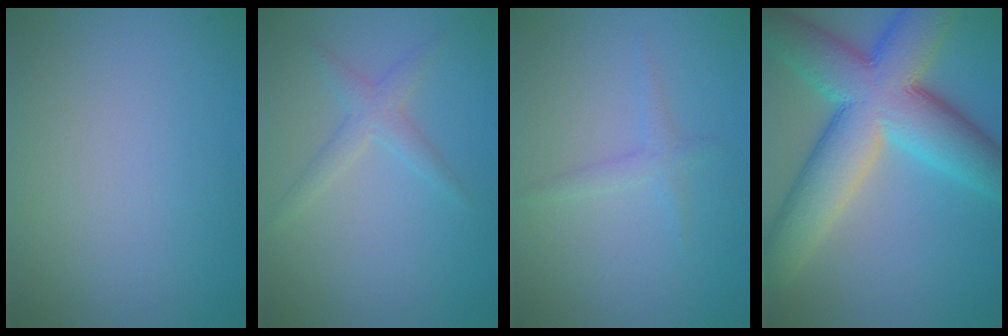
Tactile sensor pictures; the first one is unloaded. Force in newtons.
{"total": 1.9, "press": 1.9, "slide": 0.1}
{"total": 1.3, "press": 1.3, "slide": 0.1}
{"total": 12.6, "press": 12.5, "slide": 0.8}